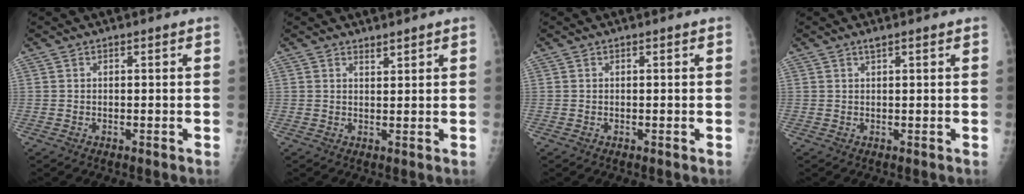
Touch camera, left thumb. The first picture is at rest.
{"total": 1.4, "force": [1.4, 0.3, 0.4], "torque": [0.002, -0.013, 0.022]}
{"total": 0.0}
{"total": 1.2, "force": [0.9, 0.2, 0.7], "torque": [-0.011, -0.004, 0.016]}